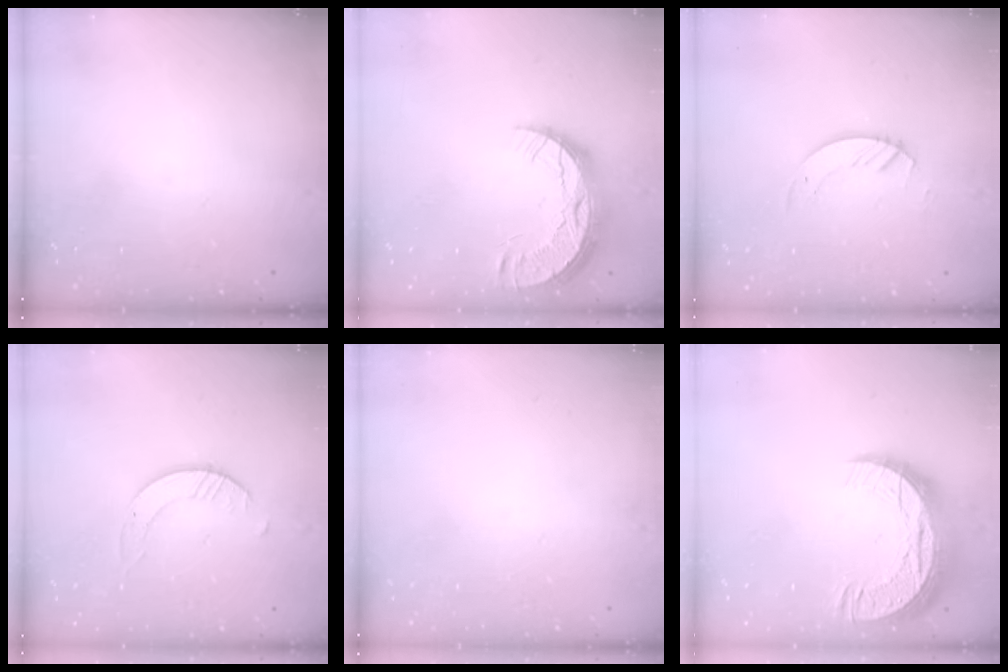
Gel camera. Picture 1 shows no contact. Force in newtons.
{"total": 13.0, "press": 13.0, "slide": 0.9}
{"total": 2.9, "press": 2.9, "slide": 0.3}
{"total": 1.7, "press": 1.7, "slide": 0.2}
{"total": 0.0}
{"total": 16.4, "press": 16.4, "slide": 1.0}